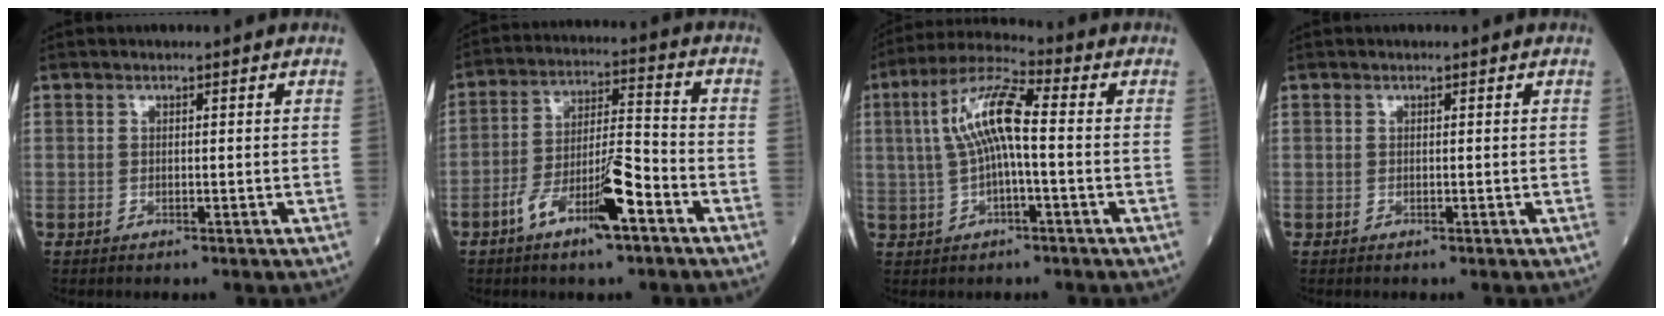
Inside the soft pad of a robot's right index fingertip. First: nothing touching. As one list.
[{"total": 10.5, "force": [-5.5, 1.8, 8.8], "torque": [-0.160, 0.004, -0.097]}, {"total": 9.7, "force": [0.7, 1.7, 9.5], "torque": [-0.192, 0.027, 0.010]}, {"total": 0.0}]